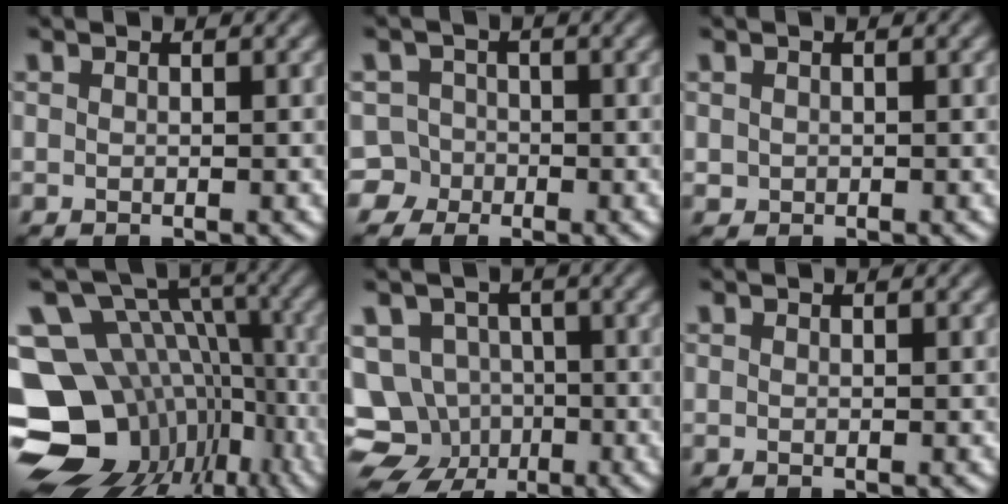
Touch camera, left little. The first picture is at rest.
{"total": 6.0, "force": [-3.2, 5.0, 0.8], "torque": [-0.005, 0.004, -0.078]}
{"total": 0.5, "force": [0.0, 0.5, 0.1], "torque": [0.002, -0.003, 0.005]}
{"total": 17.0, "force": [-4.3, 13.1, 9.9], "torque": [-0.195, 0.006, -0.027]}
{"total": 10.3, "force": [-4.4, 8.6, 3.4], "torque": [-0.045, -0.004, -0.086]}
{"total": 0.0}